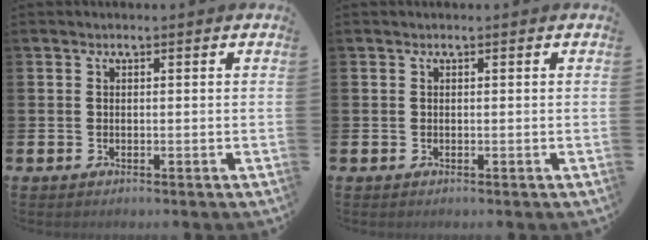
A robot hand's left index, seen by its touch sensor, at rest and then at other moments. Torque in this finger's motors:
{"motor_torque": [0.19, 0.02, -0.03, -0.01]}